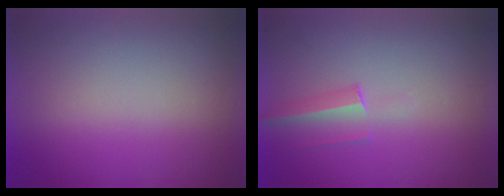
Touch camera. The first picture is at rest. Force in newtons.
{"total": 1.4}